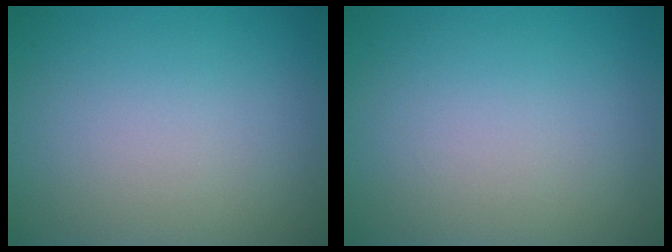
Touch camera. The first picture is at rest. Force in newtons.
{"total": 0.0}